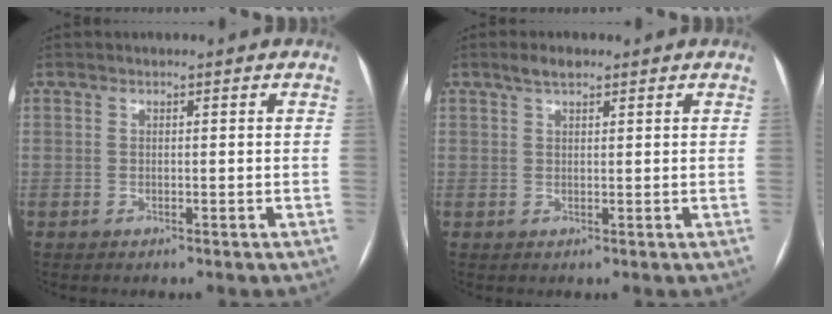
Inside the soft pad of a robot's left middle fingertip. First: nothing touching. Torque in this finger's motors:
{"motor_torque": [0.26, -0.18, -0.06, 0.00]}